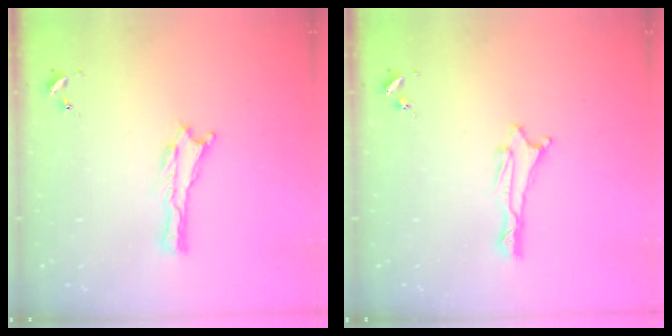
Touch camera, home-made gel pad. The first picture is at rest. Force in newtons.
{"total": 1.0, "press": 1.0, "slide": 0.2}